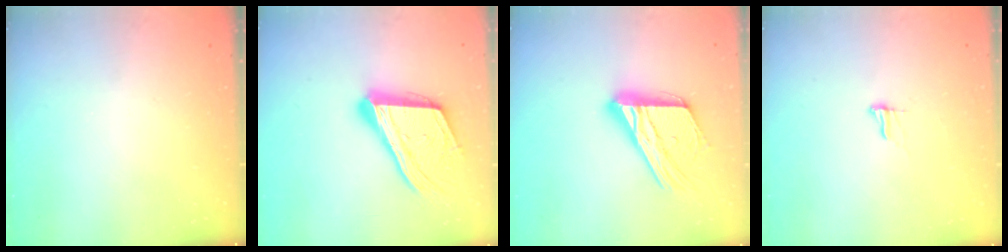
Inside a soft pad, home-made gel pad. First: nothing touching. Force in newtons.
{"total": 21.0, "press": 20.8, "slide": 2.7}
{"total": 20.4, "press": 20.4, "slide": 1.8}
{"total": 7.4, "press": 7.4, "slide": 0.8}